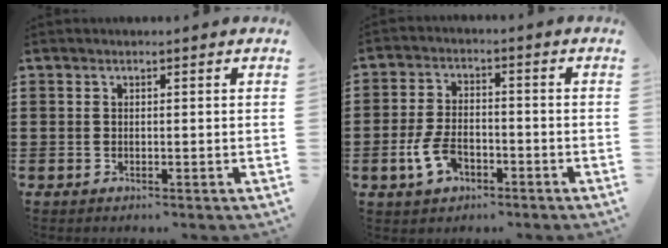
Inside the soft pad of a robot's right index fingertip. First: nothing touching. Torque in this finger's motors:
{"motor_torque": [-0.08, 0.09, 0.29, 0.08]}